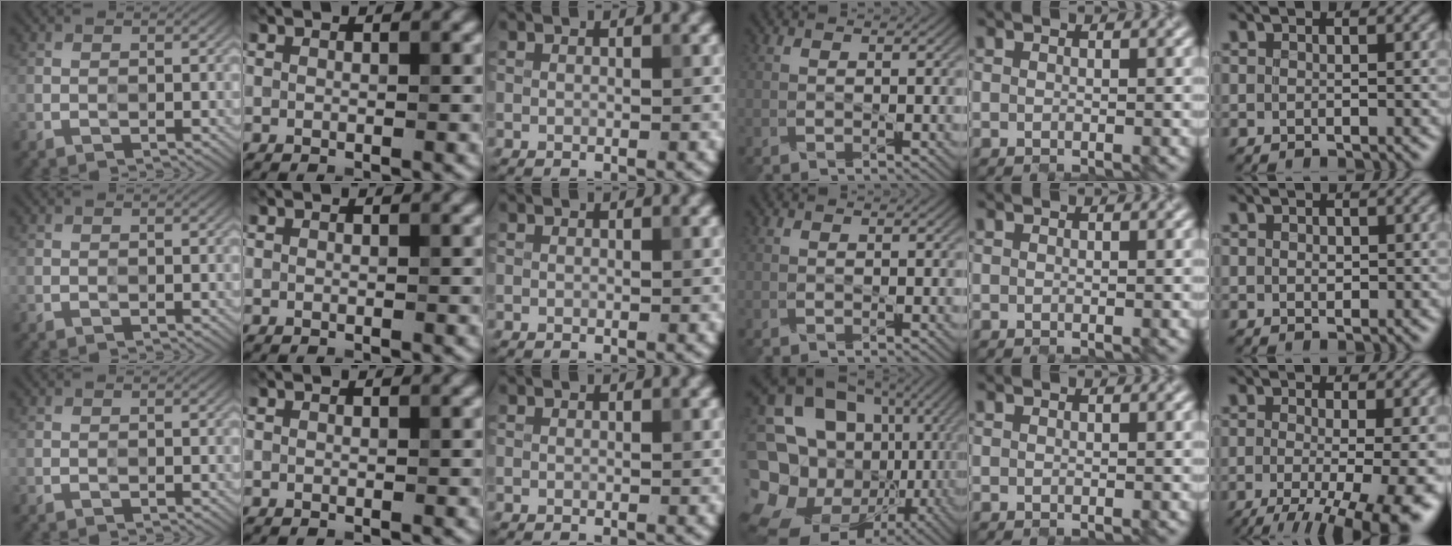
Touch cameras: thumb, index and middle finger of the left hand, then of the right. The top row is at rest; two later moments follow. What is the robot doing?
{"motion": "open", "object": "egg carton"}